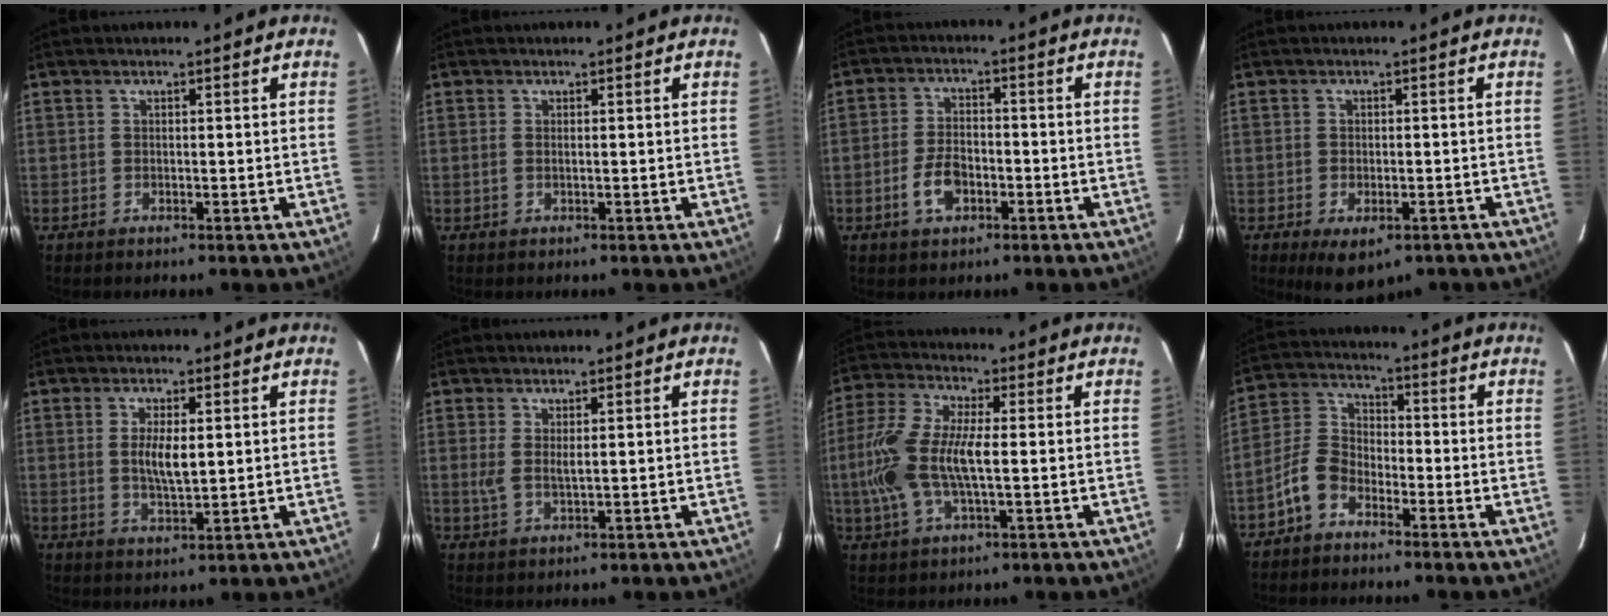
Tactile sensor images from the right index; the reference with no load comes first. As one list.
[{"total": 0.6, "force": [0.1, 0.2, 0.6], "torque": [-0.015, 0.001, 0.000]}, {"total": 6.2, "force": [-2.7, 3.6, 4.4], "torque": [-0.093, 0.005, -0.046]}, {"total": 7.3, "force": [-4.3, 3.6, 4.7], "torque": [-0.088, -0.023, -0.057]}, {"total": 5.4, "force": [0.7, 1.8, 5.0], "torque": [-0.094, -0.004, 0.016]}, {"total": 3.1, "force": [0.6, 0.8, 2.9], "torque": [-0.056, -0.005, 0.012]}, {"total": 13.4, "force": [-0.7, 4.8, 12.5], "torque": [-0.269, 0.006, -0.016]}, {"total": 6.9, "force": [-4.5, 4.0, 3.3], "torque": [-0.077, 0.020, -0.097]}]